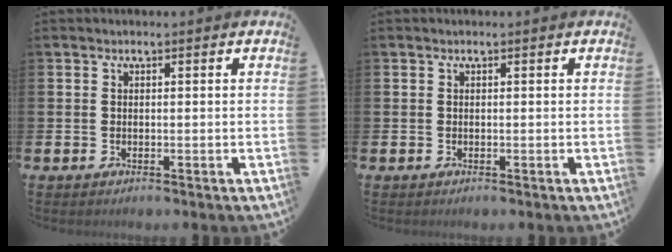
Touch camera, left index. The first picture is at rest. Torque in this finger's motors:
{"motor_torque": [-0.09, -0.07, 0.00, 0.00]}